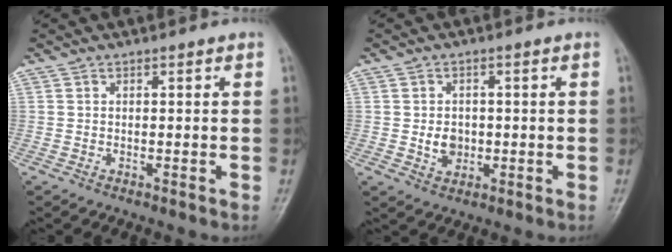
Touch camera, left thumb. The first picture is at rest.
{"total": 4.0, "force": [-0.4, 3.2, 2.4], "torque": [-0.025, 0.000, -0.002]}